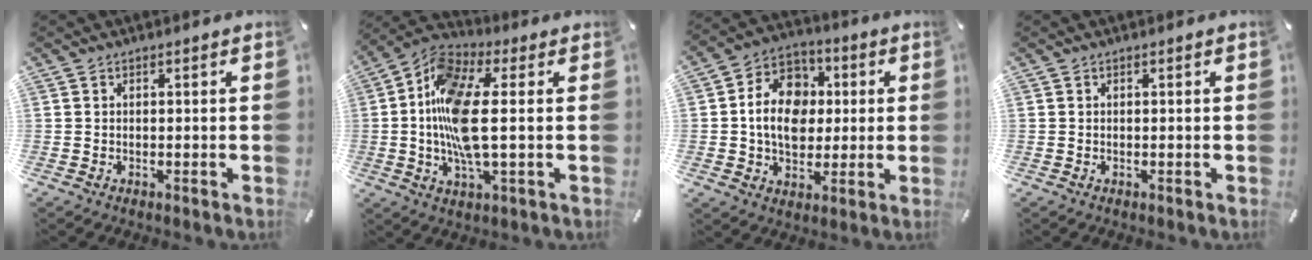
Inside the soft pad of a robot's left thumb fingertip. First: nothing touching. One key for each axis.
{"total": 14.5, "fx": 0.0, "fy": 5.4, "fz": 13.4, "tx": -0.291, "ty": -0.015, "tz": -0.007}
{"total": 12.8, "fx": 0.2, "fy": 10.5, "fz": 7.2, "tx": -0.133, "ty": 0.016, "tz": 0.003}
{"total": 0.0}